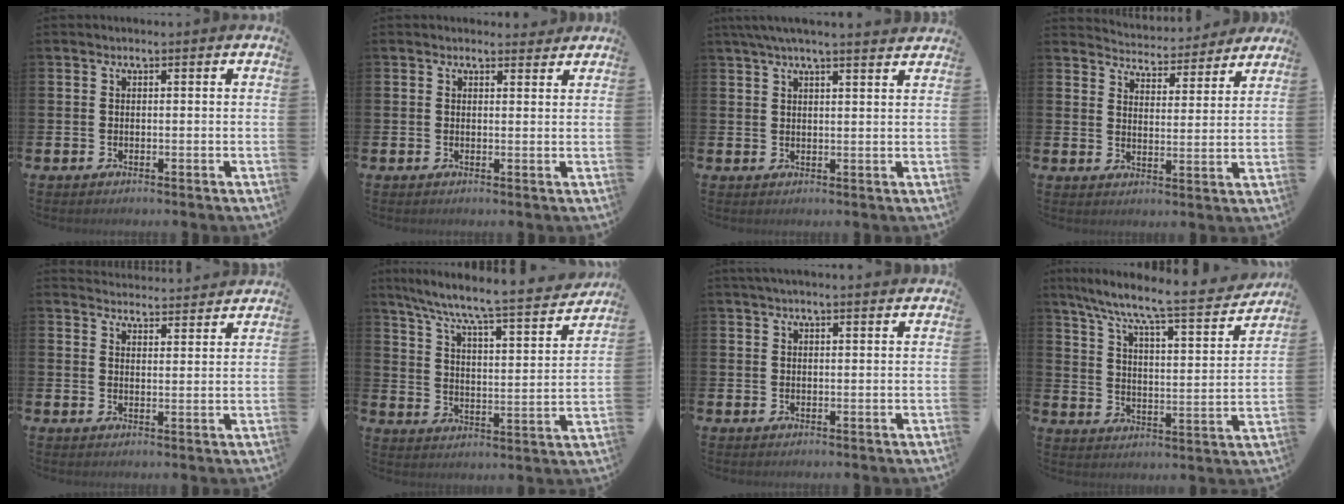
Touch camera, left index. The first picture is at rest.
{"total": 2.4, "force": [2.3, 0.6, -0.1], "torque": [0.007, -0.014, 0.040]}
{"total": 4.6, "force": [4.1, 0.0, 1.9], "torque": [-0.047, -0.009, 0.075]}
{"total": 4.9, "force": [4.8, 0.8, -0.2], "torque": [-0.016, -0.042, 0.082]}
{"total": 4.0, "force": [4.0, 0.3, -0.2], "torque": [-0.005, -0.031, 0.071]}
{"total": 7.4, "force": [6.7, 0.4, 3.0], "torque": [-0.092, -0.055, 0.108]}
{"total": 2.2, "force": [2.0, -0.1, 0.8], "torque": [-0.016, -0.003, 0.036]}
{"total": 8.3, "force": [7.3, 0.8, 3.7], "torque": [-0.098, -0.058, 0.117]}